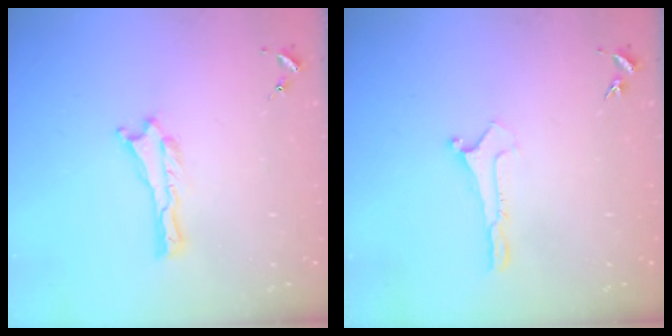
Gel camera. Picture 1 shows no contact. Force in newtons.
{"total": 0.0}